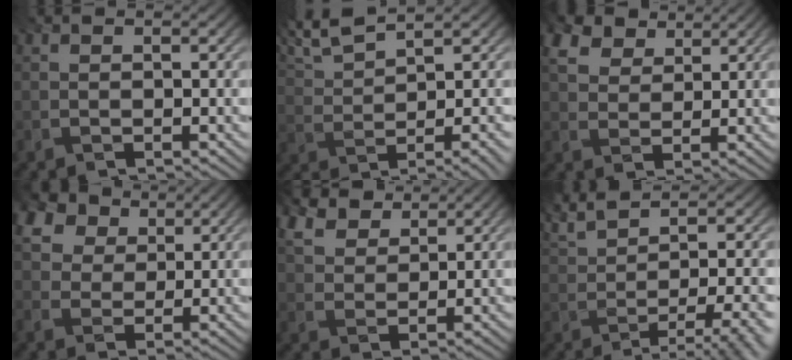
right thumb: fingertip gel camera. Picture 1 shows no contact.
{"total": 6.4, "force": [4.1, 1.0, 4.8], "torque": [-0.082, 0.021, 0.072]}
{"total": 5.2, "force": [3.4, 2.8, 2.7], "torque": [-0.065, 0.010, 0.059]}
{"total": 7.4, "force": [4.0, 5.0, 3.8], "torque": [-0.114, 0.023, 0.053]}
{"total": 5.4, "force": [4.0, 2.3, 2.8], "torque": [-0.068, 0.010, 0.074]}
{"total": 8.1, "force": [2.0, 1.5, 7.7], "torque": [-0.088, 0.019, 0.028]}